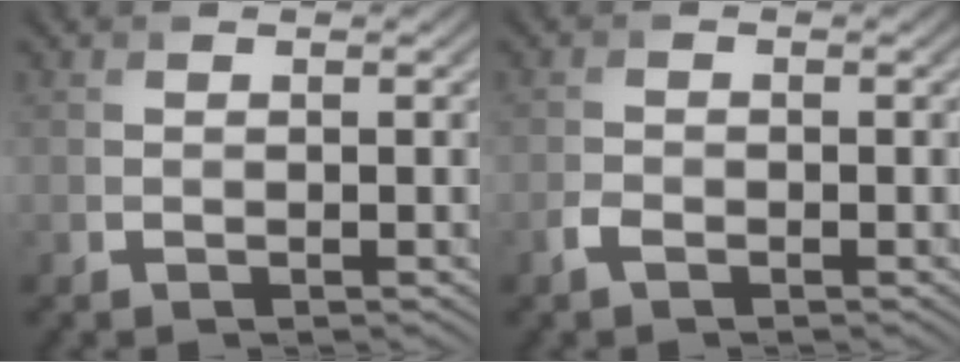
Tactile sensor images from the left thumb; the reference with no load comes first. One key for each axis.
{"total": 1.4, "fx": -1.0, "fy": 0.6, "fz": 0.8, "tx": -0.020, "ty": 0.000, "tz": -0.022}